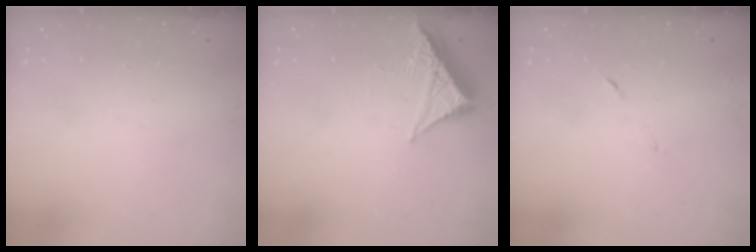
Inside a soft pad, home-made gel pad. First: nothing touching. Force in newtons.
{"total": 6.5, "press": 6.5, "slide": 0.7}
{"total": 6.1, "press": 6.1, "slide": 0.6}